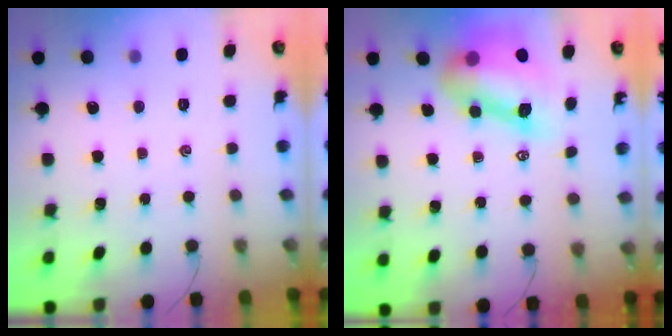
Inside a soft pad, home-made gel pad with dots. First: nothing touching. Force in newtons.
{"total": 12.8, "press": 12.2, "slide": 3.7}